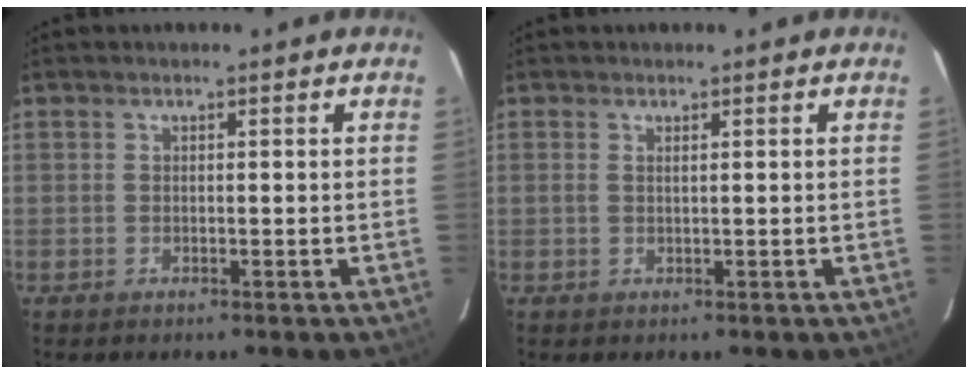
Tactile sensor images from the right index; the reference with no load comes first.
{"total": 0.5, "force": [0.3, 0.0, 0.4], "torque": [-0.010, 0.001, 0.005]}